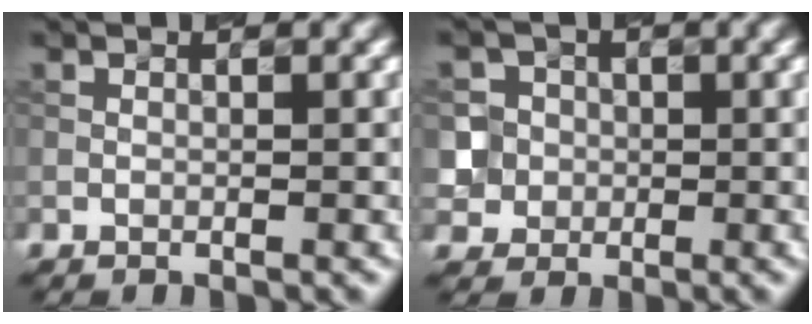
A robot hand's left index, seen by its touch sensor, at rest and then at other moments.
{"total": 5.4, "force": [-0.8, 5.3, 1.2], "torque": [-0.014, 0.018, -0.021]}